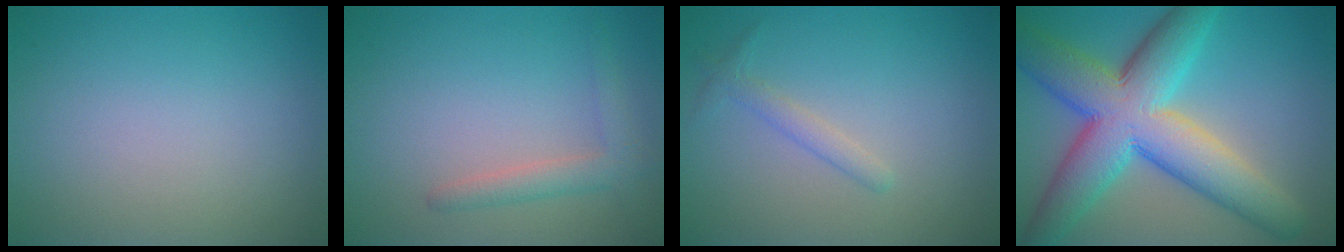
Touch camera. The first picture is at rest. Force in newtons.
{"total": 2.2, "press": 2.1, "slide": 0.2}
{"total": 1.4, "press": 1.4, "slide": 0.0}
{"total": 11.6, "press": 11.6, "slide": 0.2}